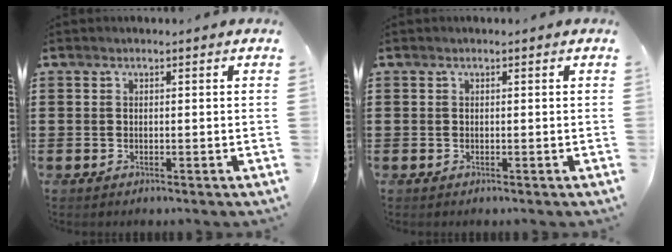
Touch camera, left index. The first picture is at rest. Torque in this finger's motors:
{"motor_torque": [0.00, 0.00, 0.00, 0.00]}